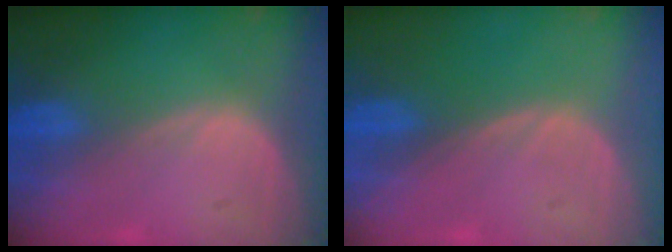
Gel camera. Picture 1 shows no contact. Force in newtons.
{"total": 0.0}